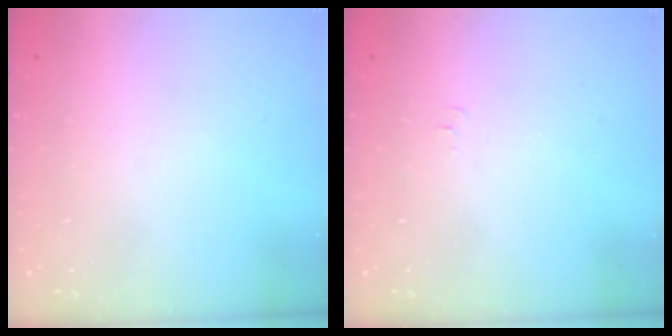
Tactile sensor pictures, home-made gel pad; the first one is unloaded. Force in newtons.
{"total": 4.3, "press": 4.2, "slide": 0.6}